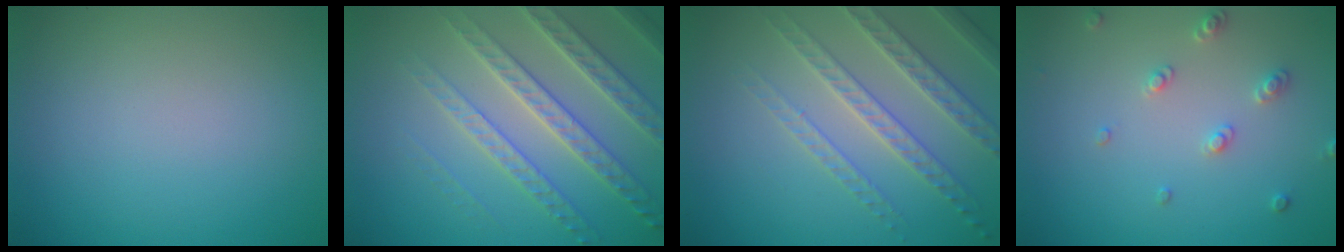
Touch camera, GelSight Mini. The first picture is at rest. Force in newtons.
{"total": 4.8, "press": 4.6, "slide": 1.3}
{"total": 3.9, "press": 3.8, "slide": 1.1}
{"total": 1.9, "press": 1.8, "slide": 0.5}